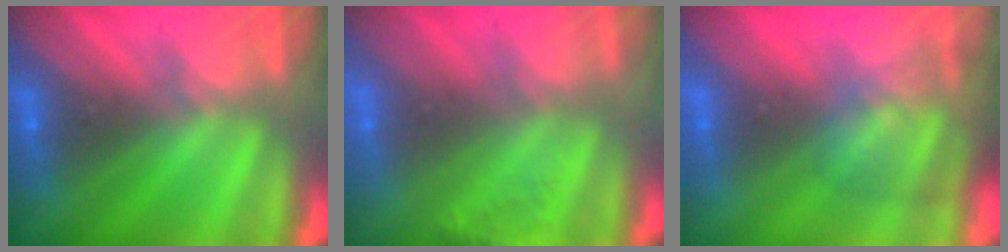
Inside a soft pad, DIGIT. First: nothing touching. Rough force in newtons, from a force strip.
{"total": 9.2}
{"total": 3.7}